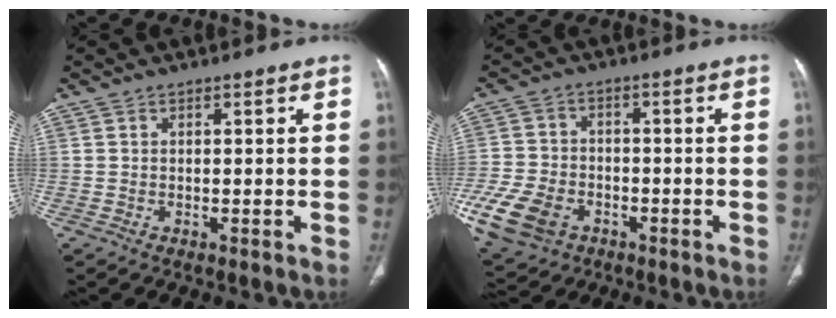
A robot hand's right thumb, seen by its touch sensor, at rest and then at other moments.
{"total": 16.7, "force": [-7.4, 11.8, 9.2], "torque": [-0.232, 0.005, -0.126]}